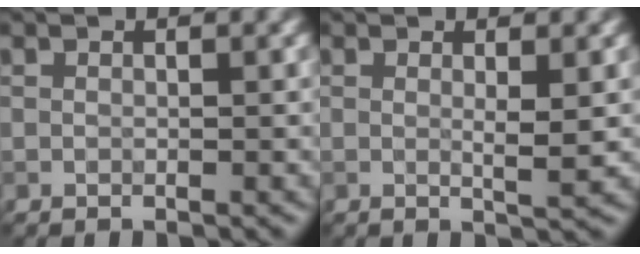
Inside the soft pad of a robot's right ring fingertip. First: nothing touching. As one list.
[{"total": 1.6, "force": [0.4, 0.1, 1.5], "torque": [-0.023, -0.005, 0.004]}]